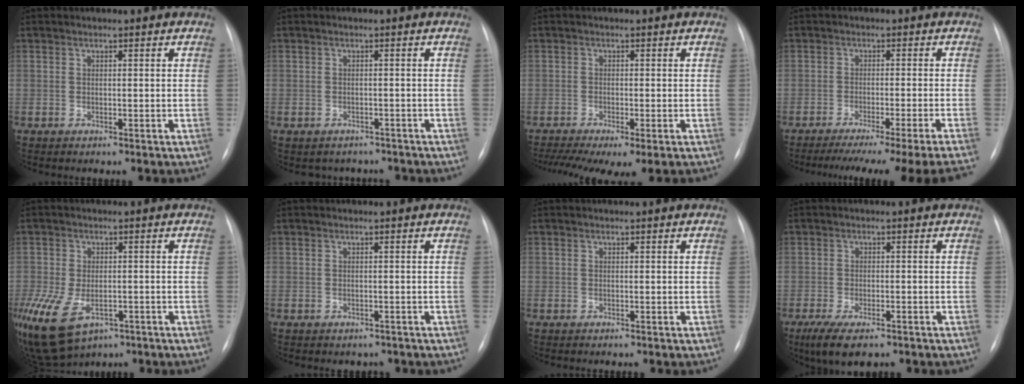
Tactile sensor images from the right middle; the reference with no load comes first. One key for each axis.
{"total": 3.9, "fx": -3.3, "fy": 2.0, "fz": 0.0, "tx": 0.000, "ty": 0.015, "tz": -0.038}
{"total": 8.9, "fx": -5.9, "fy": 2.1, "fz": 6.4, "tx": -0.110, "ty": -0.017, "tz": -0.096}
{"total": 15.9, "fx": -13.7, "fy": -2.7, "fz": 7.6, "tx": -0.069, "ty": -0.046, "tz": -0.187}
{"total": 18.2, "fx": -8.4, "fy": 12.0, "fz": 10.9, "tx": -0.298, "ty": -0.025, "tz": -0.124}
{"total": 1.7, "fx": -1.3, "fy": 1.0, "fz": 0.2, "tx": -0.005, "ty": 0.002, "tz": -0.015}
{"total": 0.0}
{"total": 6.6, "fx": -4.4, "fy": 2.1, "fz": 4.4, "tx": -0.079, "ty": -0.015, "tz": -0.069}